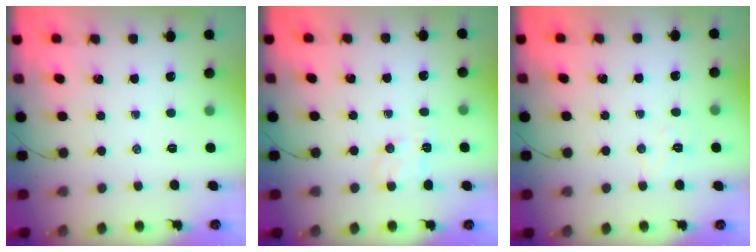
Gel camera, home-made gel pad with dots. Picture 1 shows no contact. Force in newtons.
{"total": 6.7, "press": 6.6, "slide": 1.5}
{"total": 4.0, "press": 3.9, "slide": 0.9}